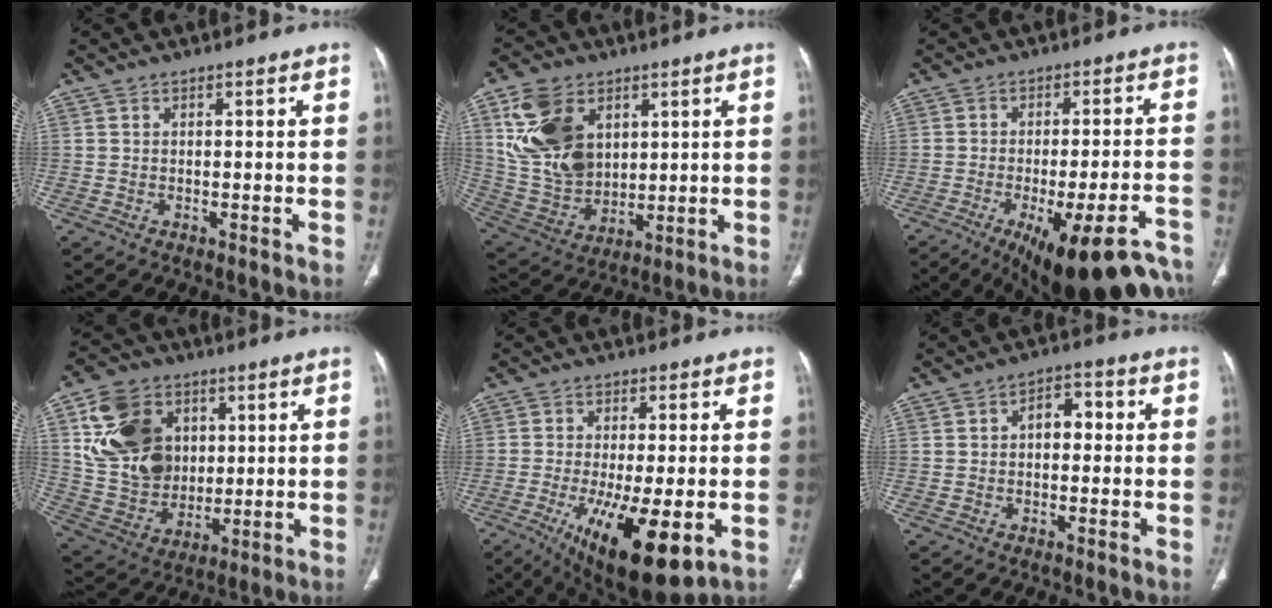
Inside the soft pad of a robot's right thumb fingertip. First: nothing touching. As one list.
[{"total": 16.6, "force": [5.9, 11.6, 10.4], "torque": [-0.176, -0.018, 0.131]}, {"total": 21.1, "force": [-15.4, 5.2, 13.5], "torque": [-0.133, 0.043, -0.205]}, {"total": 18.0, "force": [4.9, 14.1, 10.1], "torque": [-0.160, -0.007, 0.101]}, {"total": 15.8, "force": [-5.4, 4.8, 14.0], "torque": [-0.232, -0.023, -0.072]}, {"total": 5.0, "force": [0.2, 3.2, 3.8], "torque": [-0.037, 0.020, -0.006]}]